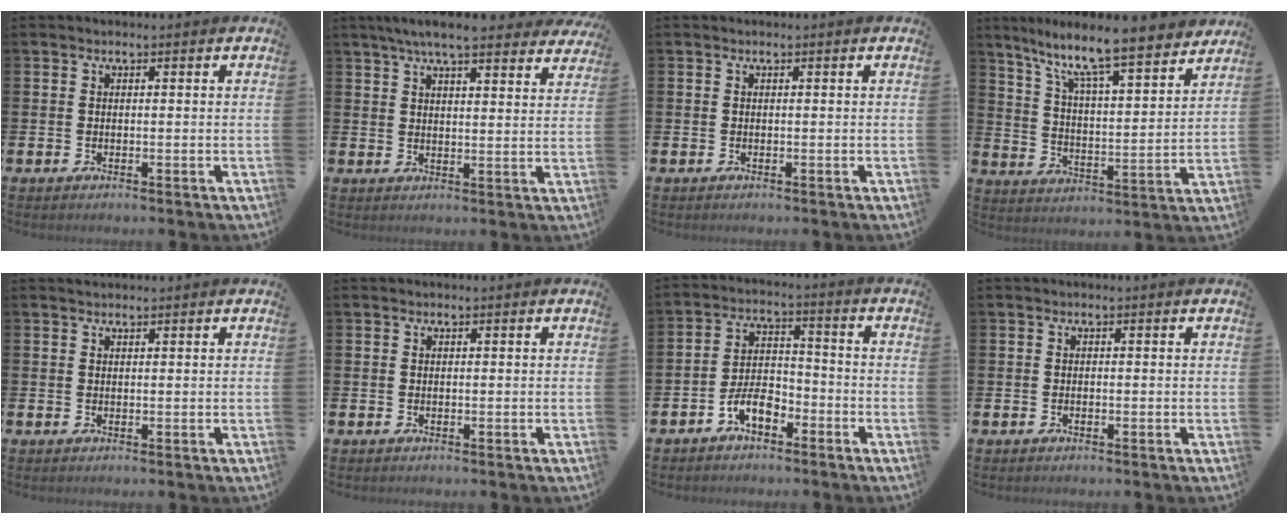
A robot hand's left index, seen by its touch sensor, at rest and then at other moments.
{"total": 6.5, "force": [5.9, 0.8, 2.7], "torque": [-0.058, -0.021, 0.103]}
{"total": 0.0}
{"total": 9.7, "force": [8.8, 0.6, 4.2], "torque": [-0.102, -0.072, 0.143]}
{"total": 1.1, "force": [1.1, 0.2, 0.4], "torque": [-0.004, 0.001, 0.018]}
{"total": 0.0}
{"total": 5.3, "force": [-3.3, 2.7, 3.2], "torque": [-0.059, 0.014, -0.064]}
{"total": 0.0}